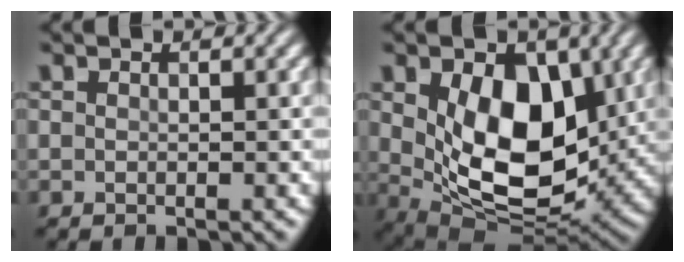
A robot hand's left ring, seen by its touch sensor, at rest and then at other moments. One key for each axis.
{"total": 10.4, "fx": 1.3, "fy": 6.5, "fz": 8.0, "tx": -0.137, "ty": -0.020, "tz": 0.031}